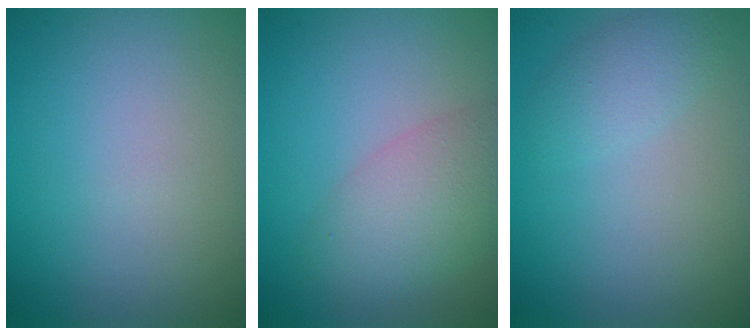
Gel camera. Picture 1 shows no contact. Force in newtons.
{"total": 4.7, "press": 4.7, "slide": 0.2}
{"total": 2.1, "press": 2.1, "slide": 0.0}